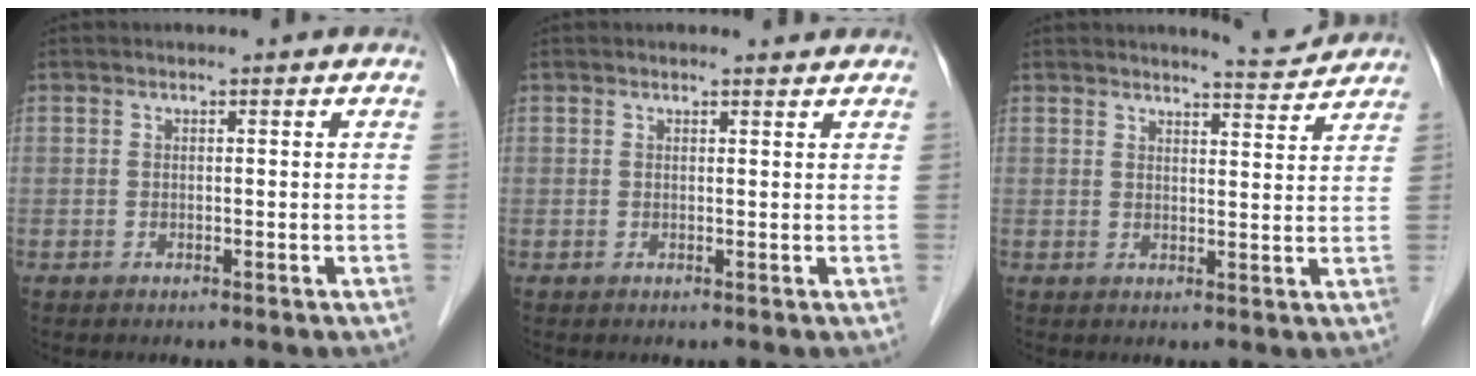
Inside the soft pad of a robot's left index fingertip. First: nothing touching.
{"total": 1.1, "force": [1.1, 0.1, 0.2], "torque": [-0.012, -0.001, 0.015]}
{"total": 4.6, "force": [4.6, 0.0, 0.3], "torque": [-0.017, -0.010, 0.055]}